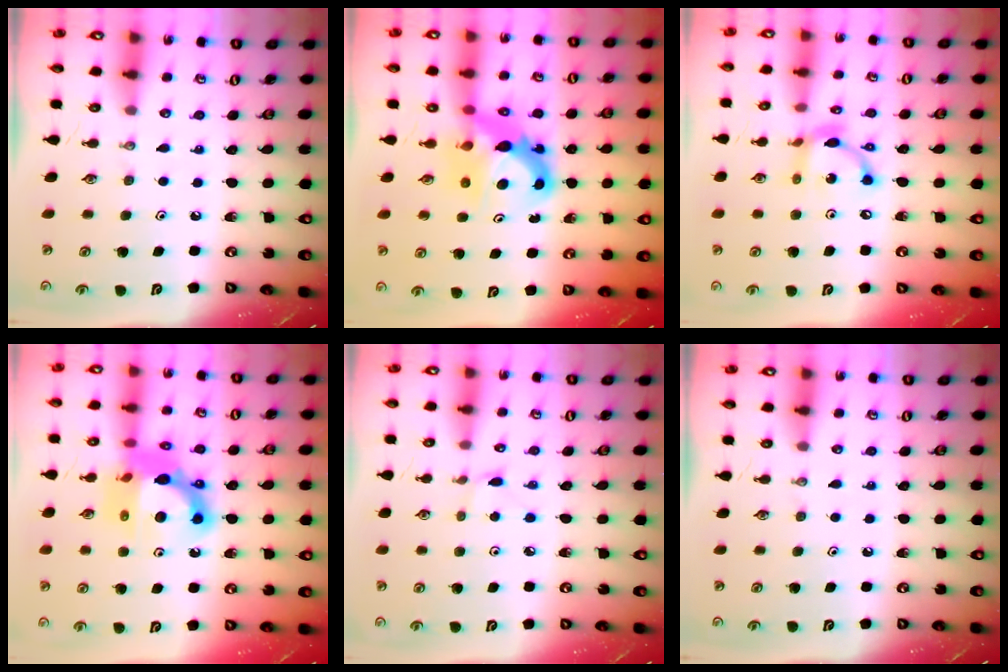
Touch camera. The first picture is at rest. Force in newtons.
{"total": 8.9, "press": 8.8, "slide": 0.6}
{"total": 11.0, "press": 11.0, "slide": 0.6}
{"total": 13.7, "press": 13.6, "slide": 1.2}
{"total": 1.5, "press": 1.5, "slide": 0.2}
{"total": 0.0}